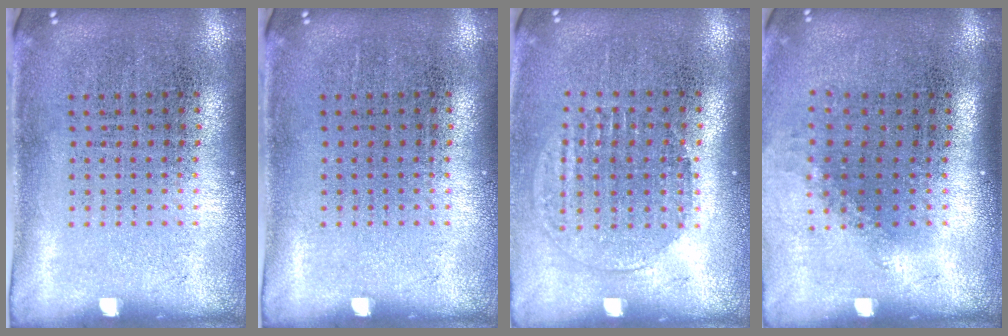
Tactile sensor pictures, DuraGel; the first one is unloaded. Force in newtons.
{"total": 0.0}
{"total": 1.4, "press": 1.2, "slide": 0.7}
{"total": 1.1, "press": 0.9, "slide": 0.7}